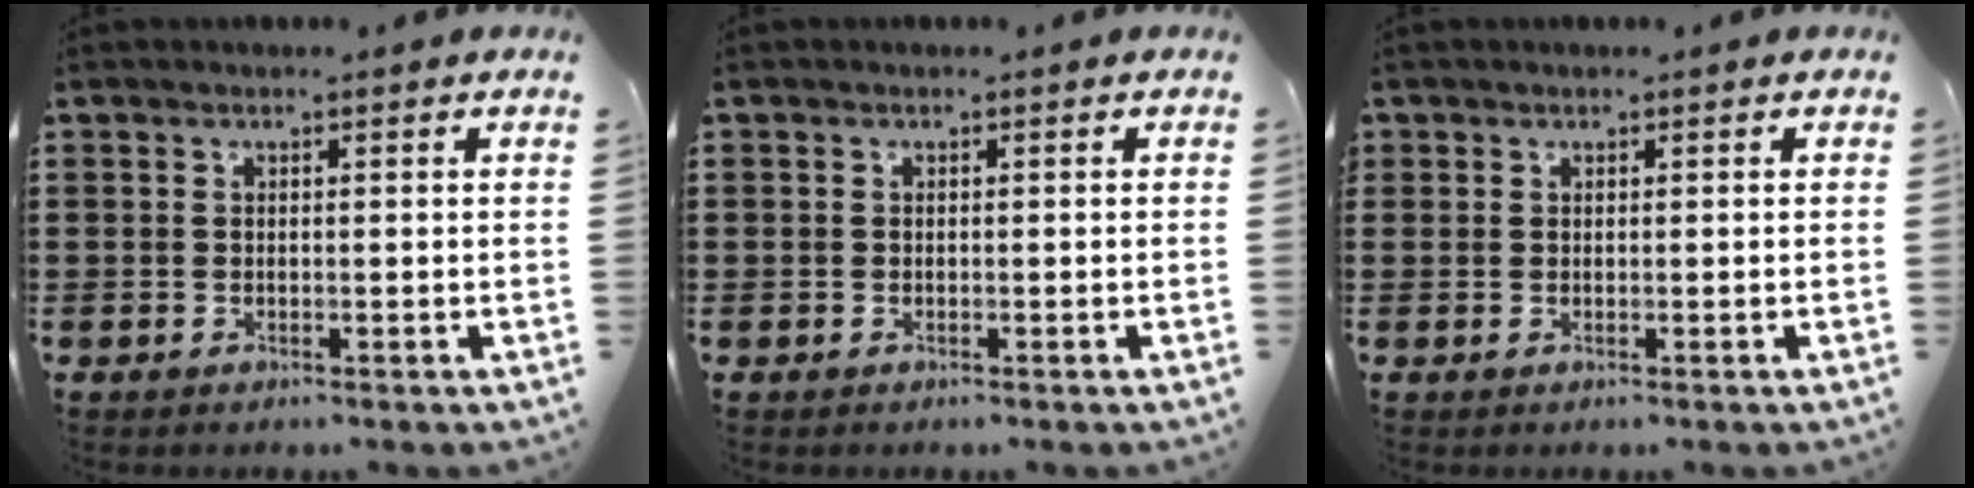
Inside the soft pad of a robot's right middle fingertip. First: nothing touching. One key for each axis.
{"total": 0.7, "fx": -0.2, "fy": 0.7, "fz": 0.0, "tx": -0.002, "ty": 0.004, "tz": -0.005}
{"total": 0.8, "fx": 0.4, "fy": 0.6, "fz": 0.0, "tx": -0.001, "ty": 0.004, "tz": 0.009}